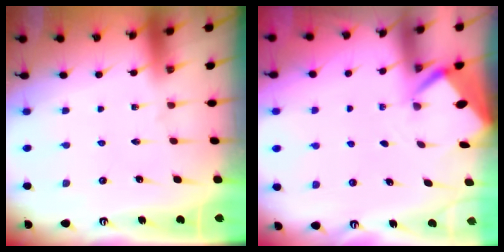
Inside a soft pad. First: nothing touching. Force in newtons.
{"total": 2.5, "press": 2.5, "slide": 0.3}